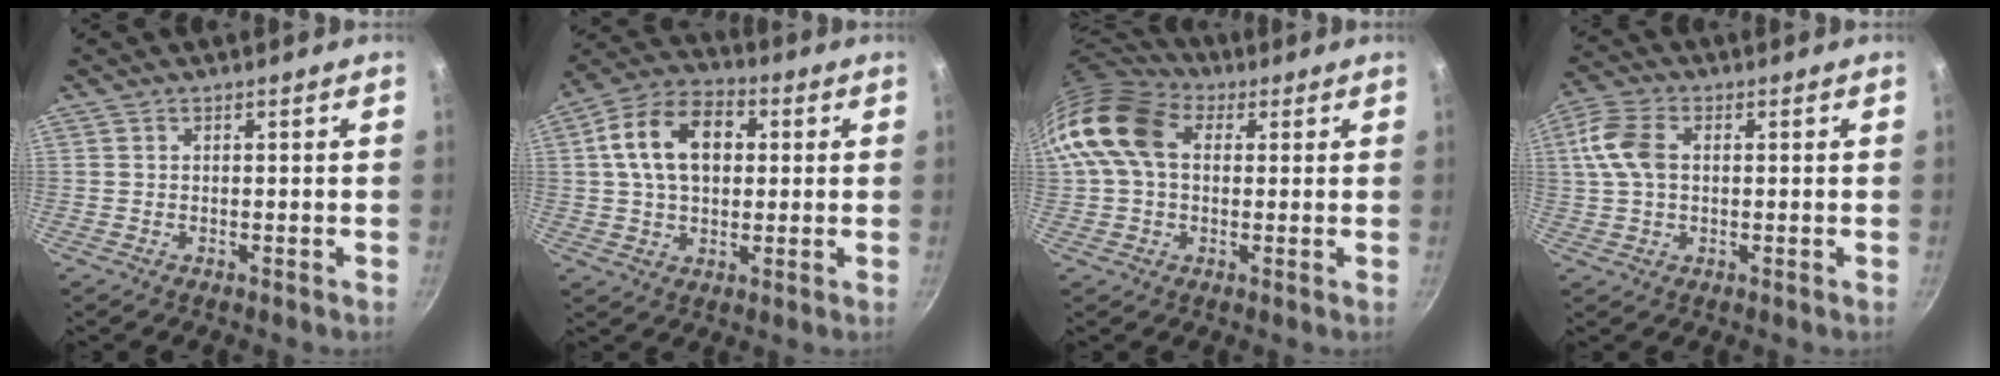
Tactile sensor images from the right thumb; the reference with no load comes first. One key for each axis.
{"total": 14.5, "fx": 2.8, "fy": 9.8, "fz": 10.3, "tx": -0.154, "ty": 0.019, "tz": 0.033}
{"total": 14.1, "fx": 2.5, "fy": 10.1, "fz": 9.5, "tx": -0.169, "ty": 0.024, "tz": 0.029}
{"total": 7.8, "fx": 1.2, "fy": 5.1, "fz": 5.8, "tx": -0.121, "ty": 0.012, "tz": 0.017}